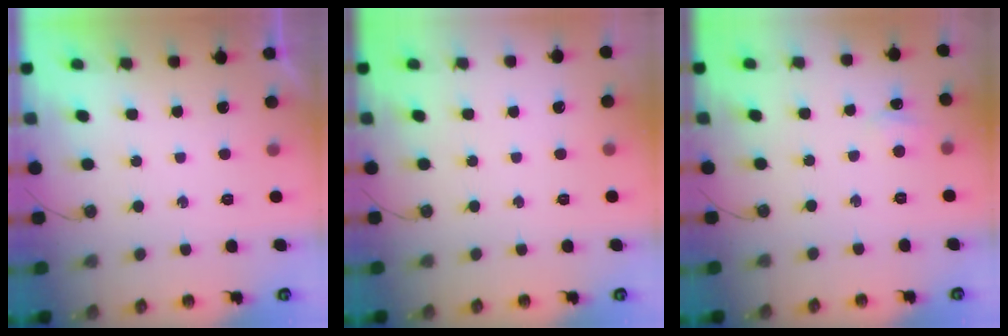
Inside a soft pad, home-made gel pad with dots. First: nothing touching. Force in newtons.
{"total": 0.0}
{"total": 4.6, "press": 4.5, "slide": 0.7}